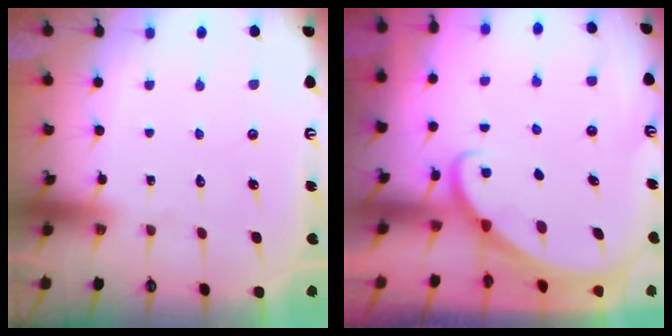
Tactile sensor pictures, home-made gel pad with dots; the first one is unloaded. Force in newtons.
{"total": 1.8, "press": 1.8, "slide": 0.1}